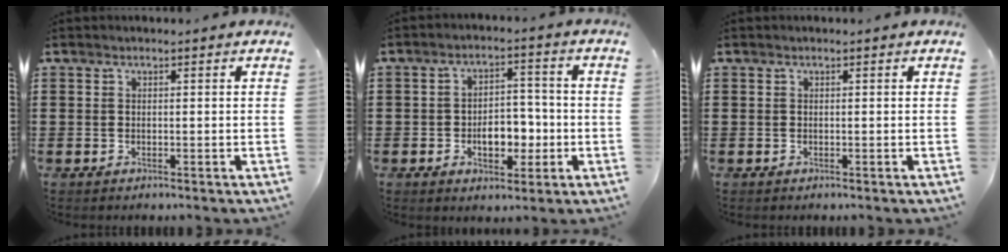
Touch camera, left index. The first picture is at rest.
{"total": 6.5, "force": [-1.7, 3.9, 4.9], "torque": [-0.073, 0.005, -0.034]}
{"total": 0.0}